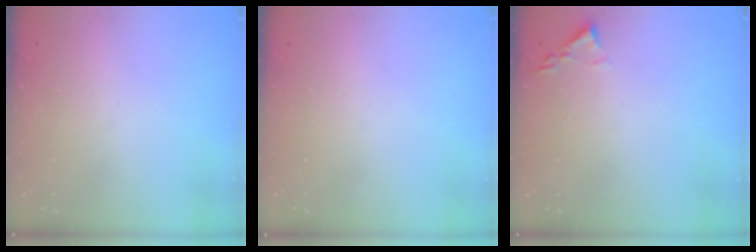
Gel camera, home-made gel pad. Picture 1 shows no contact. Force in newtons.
{"total": 0.0}
{"total": 1.8, "press": 1.8, "slide": 0.3}